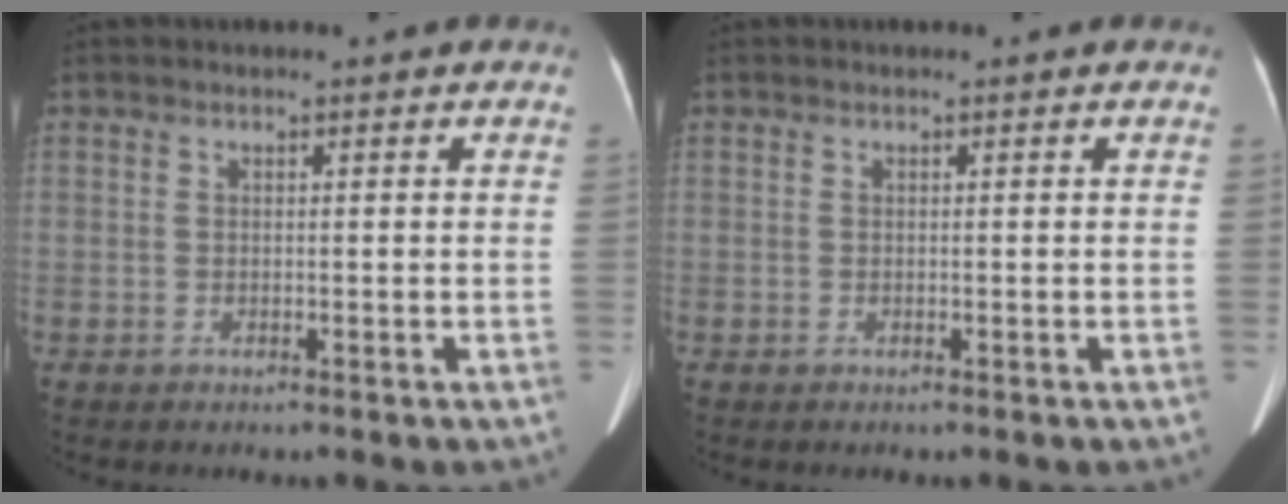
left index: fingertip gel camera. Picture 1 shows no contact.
{"total": 0.0}